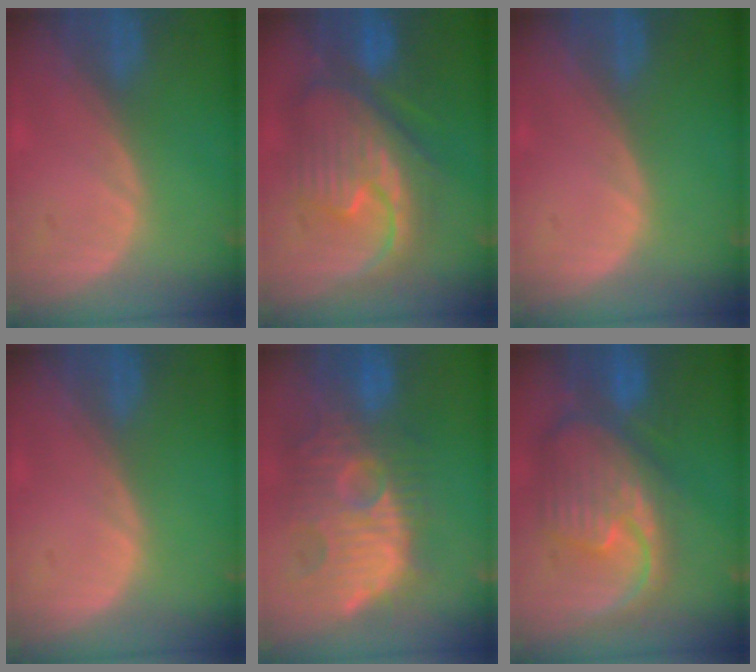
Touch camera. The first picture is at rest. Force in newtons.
{"total": 12.0, "press": 11.9, "slide": 1.4}
{"total": 0.0}
{"total": 0.0}
{"total": 13.1, "press": 12.3, "slide": 4.4}
{"total": 12.3, "press": 10.6, "slide": 6.2}